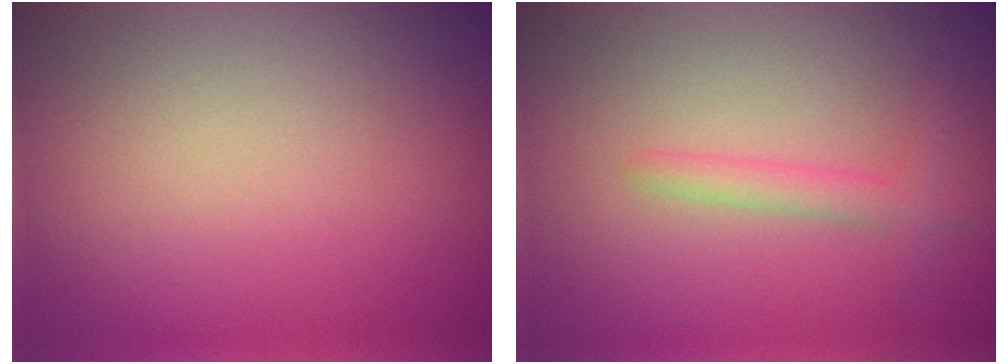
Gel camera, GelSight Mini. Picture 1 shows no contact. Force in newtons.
{"total": 2.0, "press": 1.9, "slide": 0.2}